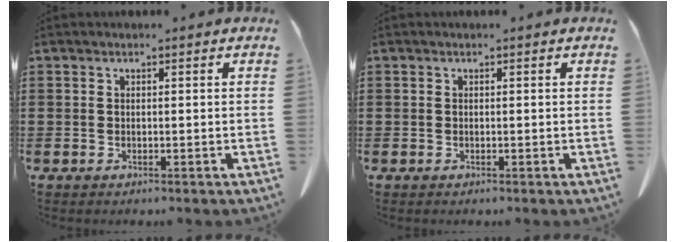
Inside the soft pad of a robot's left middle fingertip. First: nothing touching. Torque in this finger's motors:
{"motor_torque": [-0.05, 0.05, 0.00, 0.00]}